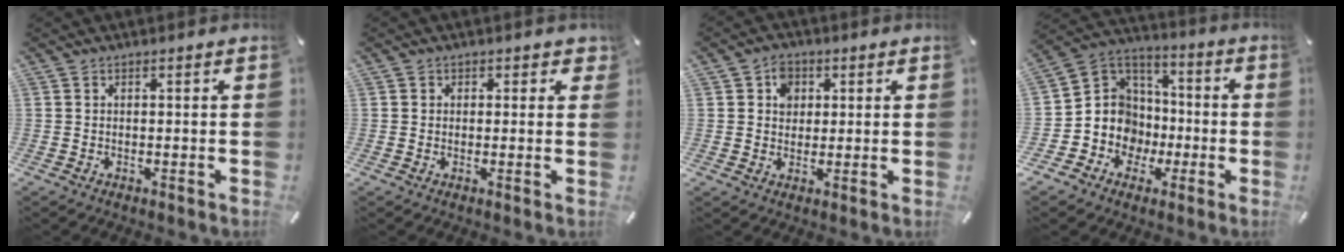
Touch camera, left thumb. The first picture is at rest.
{"total": 1.7, "force": [0.4, 1.6, 0.5], "torque": [0.005, 0.000, 0.002]}
{"total": 4.9, "force": [1.4, 4.3, 1.9], "torque": [-0.023, 0.001, 0.019]}
{"total": 12.0, "force": [-3.6, 11.4, 1.5], "torque": [-0.044, 0.008, -0.056]}